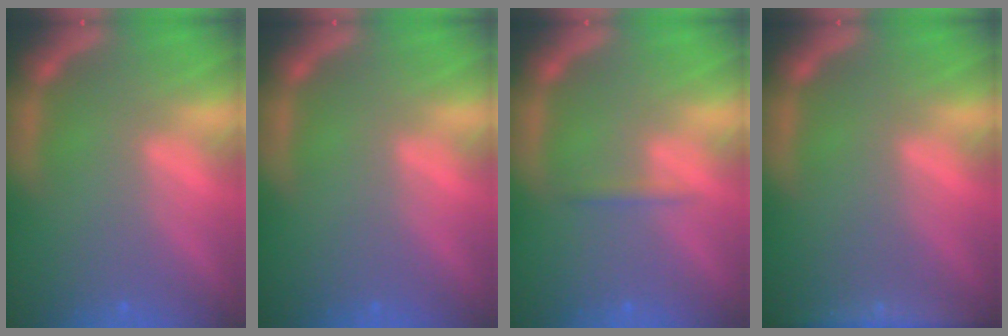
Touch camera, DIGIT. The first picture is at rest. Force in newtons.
{"total": 0.0}
{"total": 0.9}
{"total": 3.9}